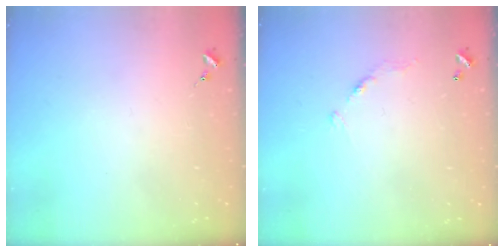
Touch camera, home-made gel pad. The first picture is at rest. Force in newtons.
{"total": 6.0, "press": 6.0, "slide": 0.4}